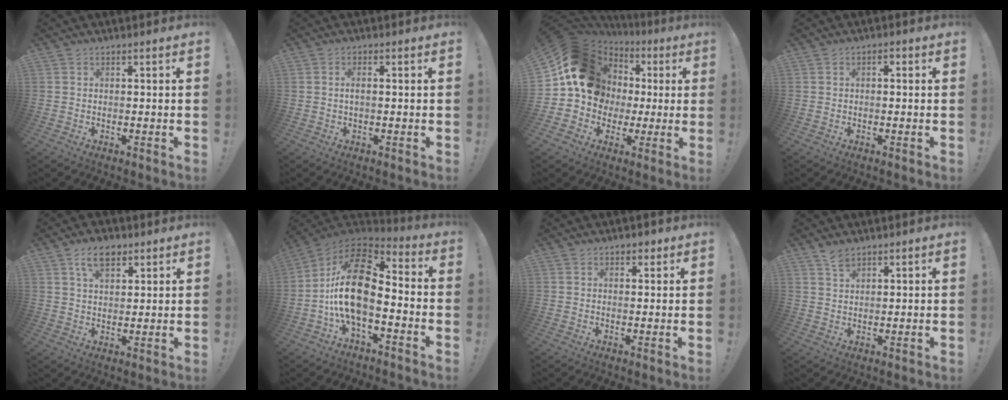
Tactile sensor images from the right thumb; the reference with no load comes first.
{"total": 1.9, "force": [-0.1, 0.4, 1.8], "torque": [-0.027, 0.001, -0.003]}
{"total": 18.4, "force": [3.7, 15.6, 9.0], "torque": [-0.139, -0.013, 0.097]}
{"total": 1.3, "force": [-0.5, 0.8, 0.9], "torque": [-0.012, 0.005, -0.011]}
{"total": 7.5, "force": [4.2, 4.4, 4.4], "torque": [-0.071, -0.006, 0.077]}
{"total": 19.5, "force": [-2.3, 10.1, 16.5], "torque": [-0.323, 0.019, -0.037]}
{"total": 1.7, "force": [1.0, 1.2, 0.5], "torque": [0.007, -0.005, 0.015]}
{"total": 5.3, "force": [4.4, 2.2, 2.1], "torque": [-0.030, -0.025, 0.080]}